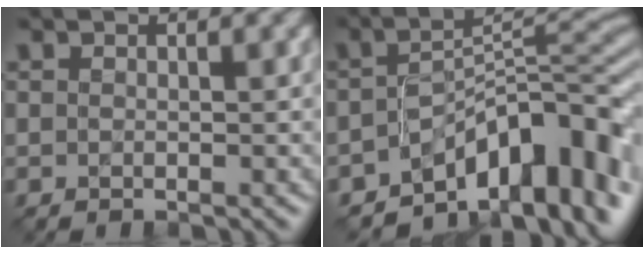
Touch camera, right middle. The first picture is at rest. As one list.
[{"total": 11.1, "force": [-5.9, 4.6, 8.2], "torque": [-0.091, 0.007, -0.098]}]